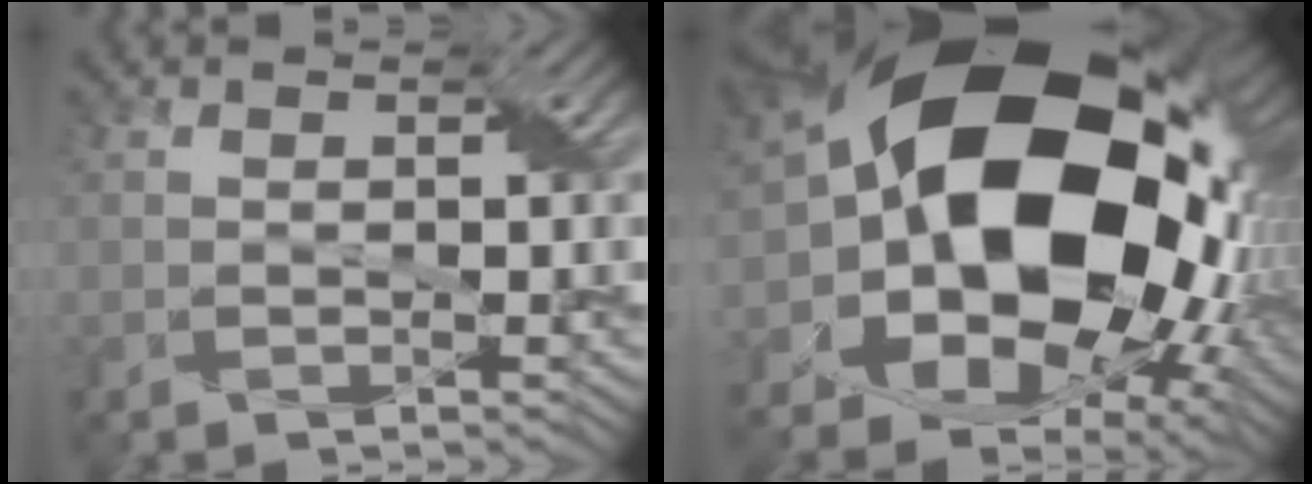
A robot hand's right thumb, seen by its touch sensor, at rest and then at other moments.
{"total": 22.3, "force": [2.0, 16.0, 15.3], "torque": [-0.289, -0.033, 0.050]}